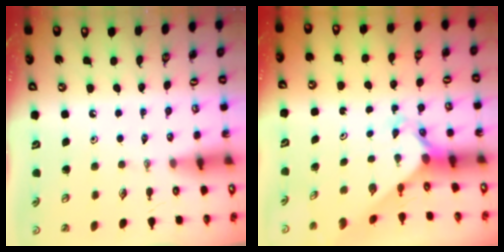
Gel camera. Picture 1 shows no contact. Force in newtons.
{"total": 2.6, "press": 2.6, "slide": 0.3}